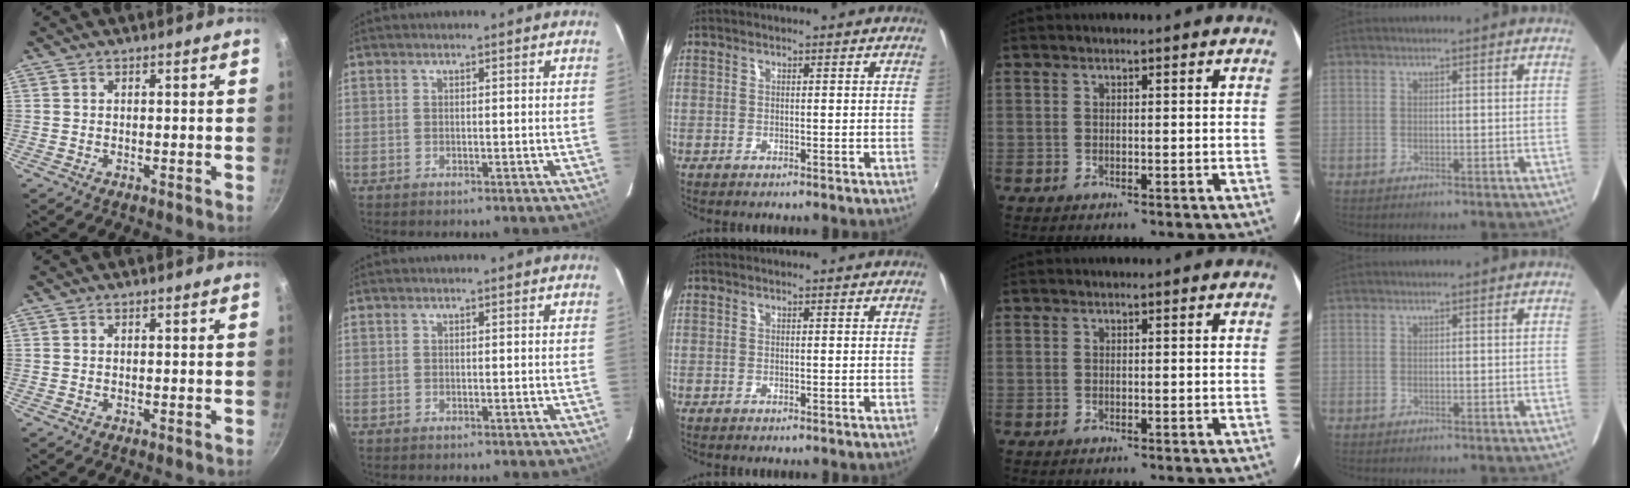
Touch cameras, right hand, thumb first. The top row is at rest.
{}